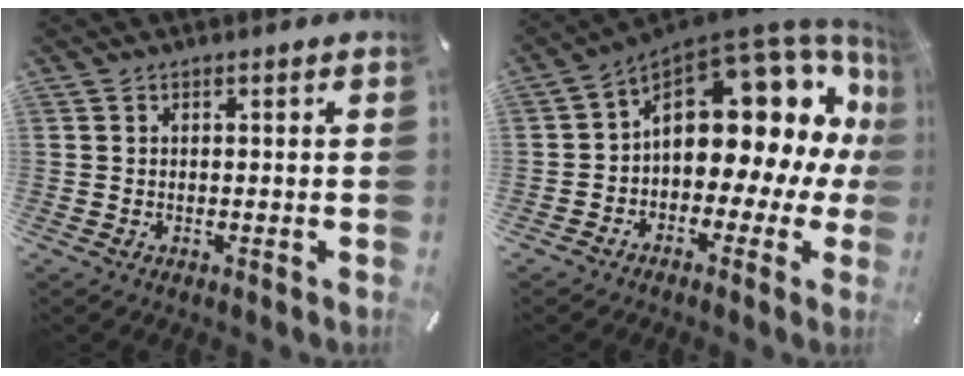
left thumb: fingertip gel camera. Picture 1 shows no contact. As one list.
[{"total": 17.6, "force": [6.6, 10.9, 12.1], "torque": [-0.150, -0.070, 0.109]}]